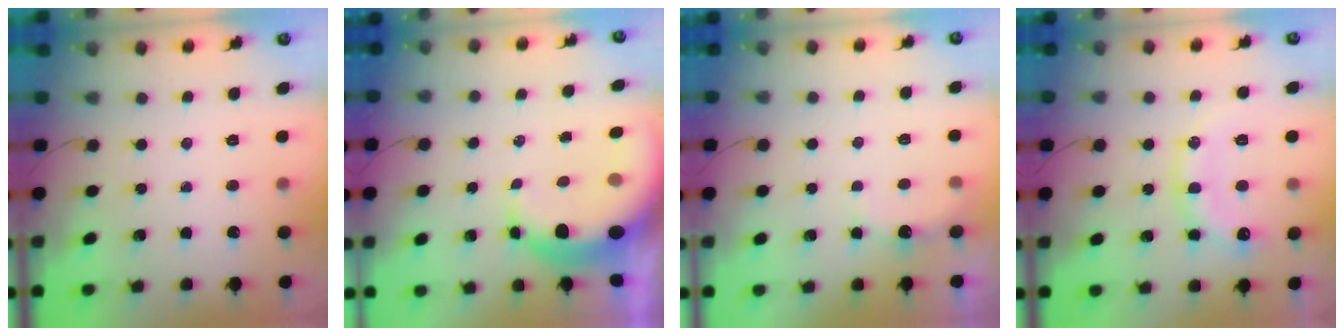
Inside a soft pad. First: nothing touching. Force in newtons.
{"total": 8.8, "press": 8.6, "slide": 1.7}
{"total": 2.8, "press": 2.6, "slide": 0.8}
{"total": 13.3, "press": 13.3, "slide": 0.9}